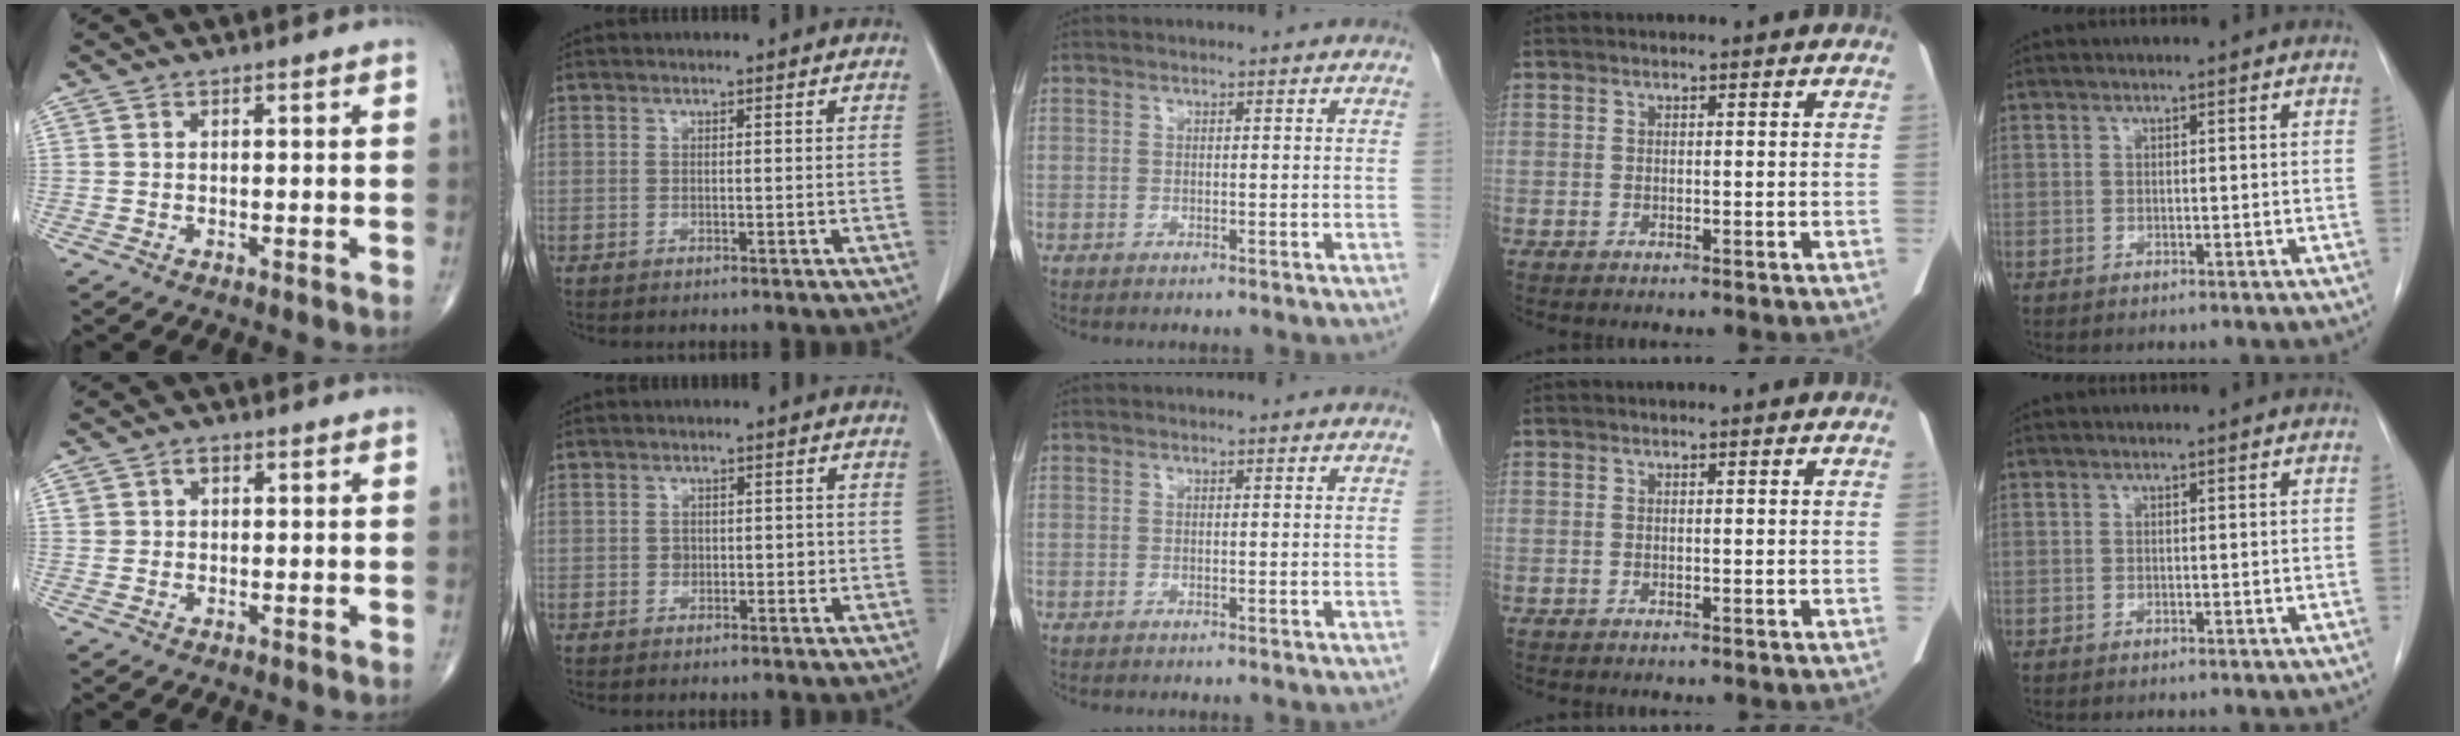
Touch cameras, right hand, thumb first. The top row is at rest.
{"thumb": {"total": 1.7, "force": [0.6, 1.3, 0.9], "torque": [-0.006, 0.001, 0.009]}, "index": {"total": 2.1, "force": [-0.3, 1.6, 1.4], "torque": [-0.017, 0.006, -0.003]}}